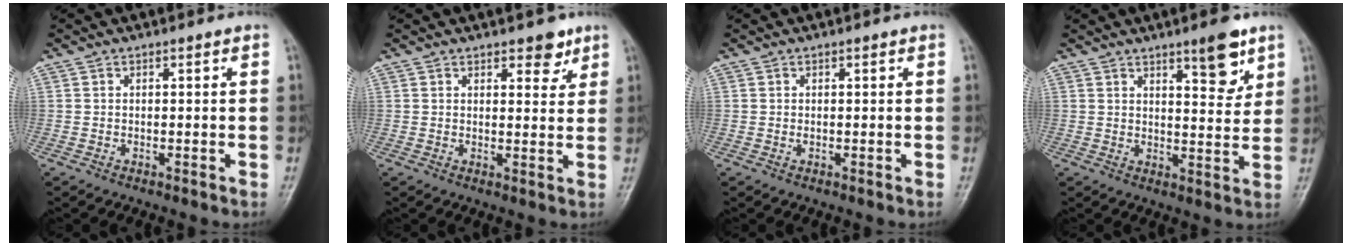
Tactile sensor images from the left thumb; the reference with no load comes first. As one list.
[{"total": 4.0, "force": [2.7, 2.0, 2.2], "torque": [-0.007, -0.015, 0.035]}, {"total": 0.6, "force": [0.2, 0.3, 0.5], "torque": [-0.006, 0.000, 0.004]}, {"total": 7.5, "force": [4.8, 2.2, 5.3], "torque": [-0.057, -0.032, 0.067]}]